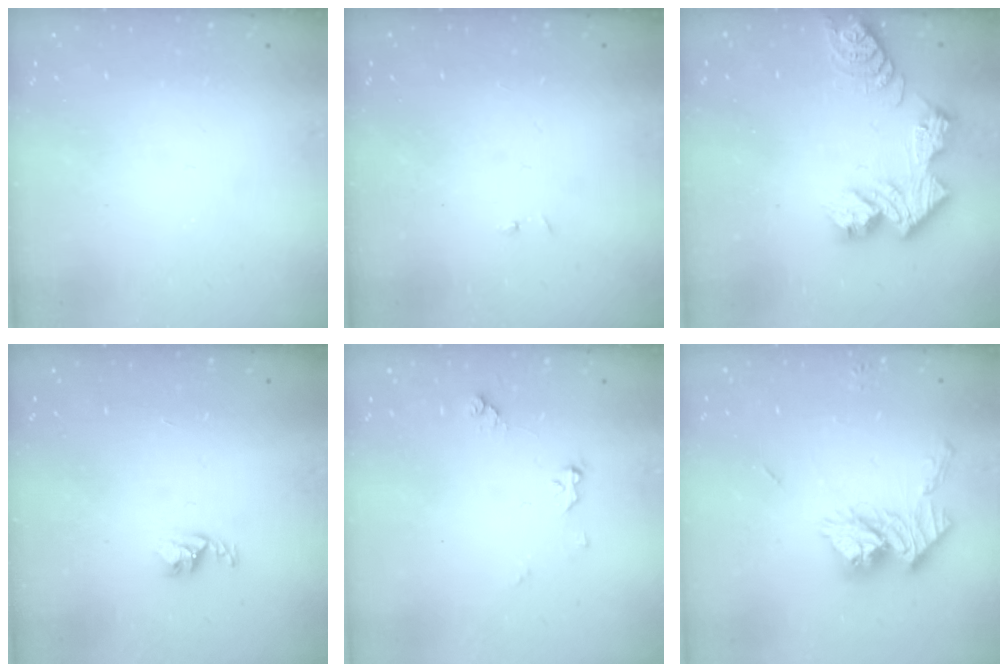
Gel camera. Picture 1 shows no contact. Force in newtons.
{"total": 2.9, "press": 2.9, "slide": 0.4}
{"total": 12.9, "press": 12.9, "slide": 1.0}
{"total": 3.3, "press": 3.2, "slide": 0.4}
{"total": 5.9, "press": 5.9, "slide": 0.7}
{"total": 13.6, "press": 13.6, "slide": 1.1}